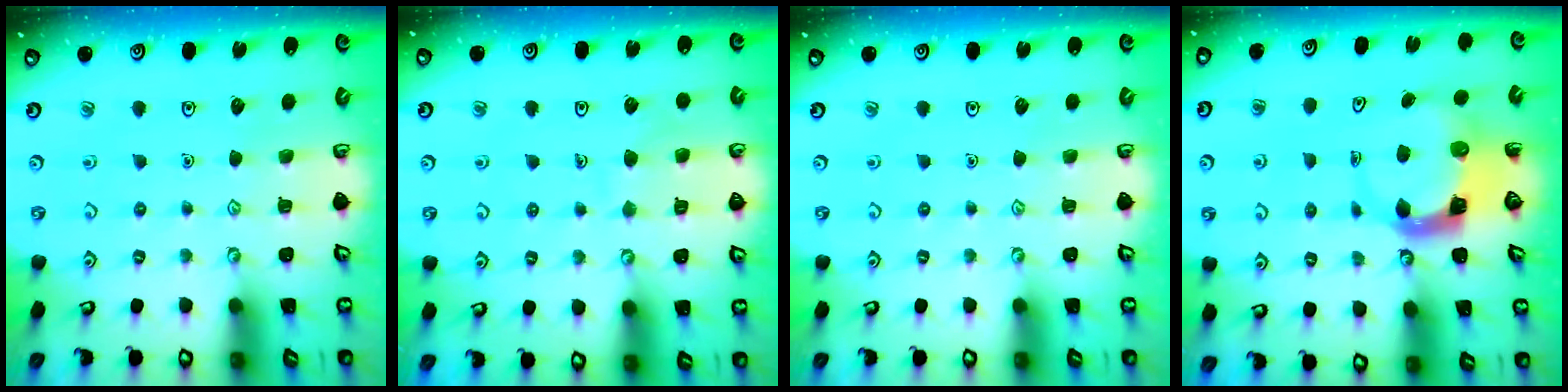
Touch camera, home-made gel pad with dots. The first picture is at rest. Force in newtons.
{"total": 5.6, "press": 5.6, "slide": 0.2}
{"total": 0.0}
{"total": 4.0, "press": 3.9, "slide": 0.6}